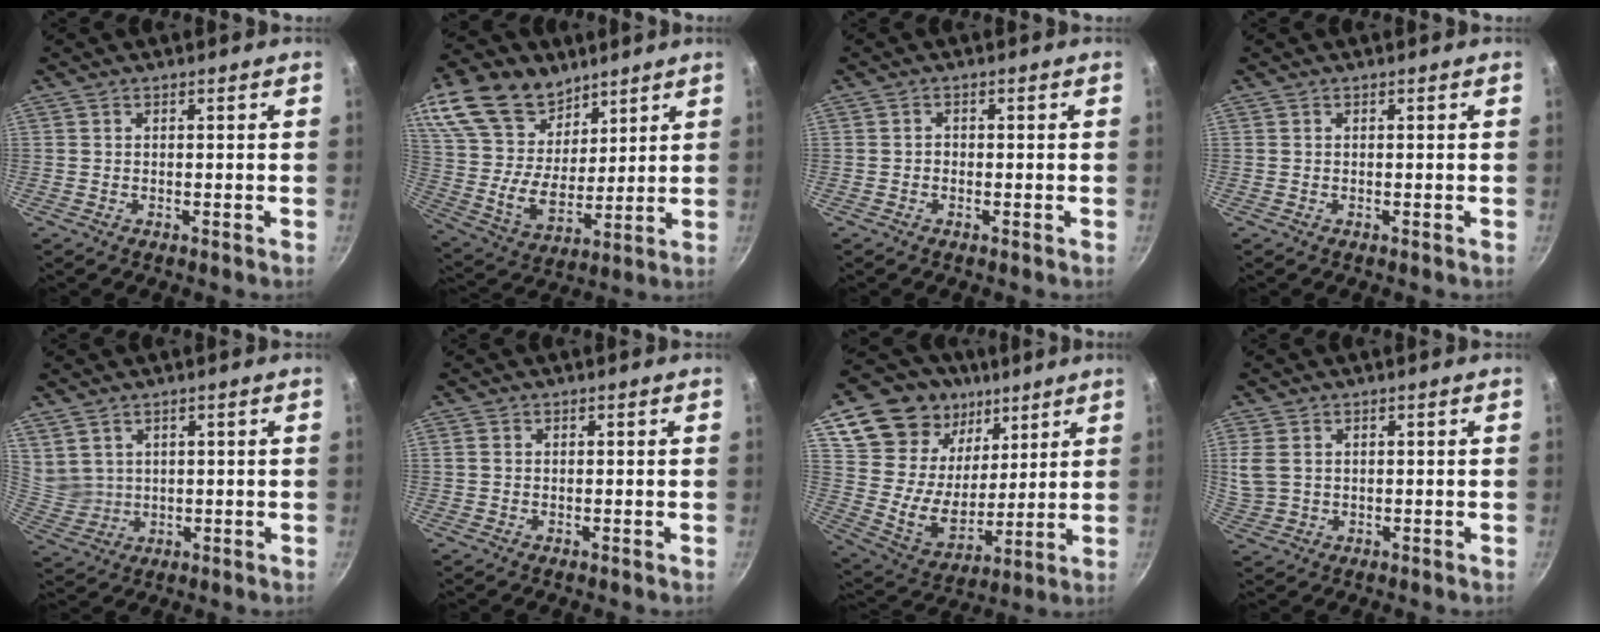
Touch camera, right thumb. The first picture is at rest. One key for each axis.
{"total": 22.1, "fx": 13.1, "fy": 14.1, "fz": 11.0, "tx": -0.198, "ty": -0.049, "tz": 0.247}
{"total": 0.8, "fx": -0.3, "fy": 0.6, "fz": 0.4, "tx": -0.005, "ty": 0.003, "tz": -0.006}
{"total": 0.0}
{"total": 4.8, "fx": 2.7, "fy": 3.7, "fz": 1.5, "tx": -0.009, "ty": -0.010, "tz": 0.067}
{"total": 0.9, "fx": 0.1, "fy": 0.8, "fz": 0.4, "tx": -0.008, "ty": 0.003, "tz": 0.000}
{"total": 22.4, "fx": 11.8, "fy": 16.3, "fz": 9.9, "tx": -0.155, "ty": -0.057, "tz": 0.221}
{"total": 5.2, "fx": 1.3, "fy": 3.7, "fz": 3.3, "tx": -0.069, "ty": -0.004, "tz": 0.033}